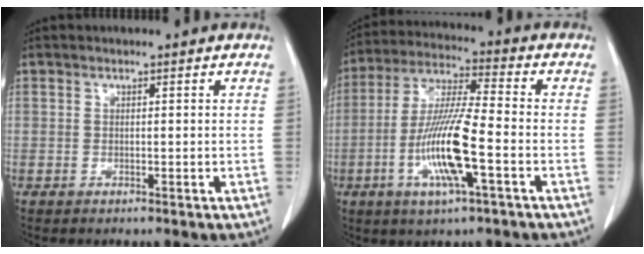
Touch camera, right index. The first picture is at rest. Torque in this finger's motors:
{"motor_torque": [2.00, -0.14, 1.05, 0.21]}